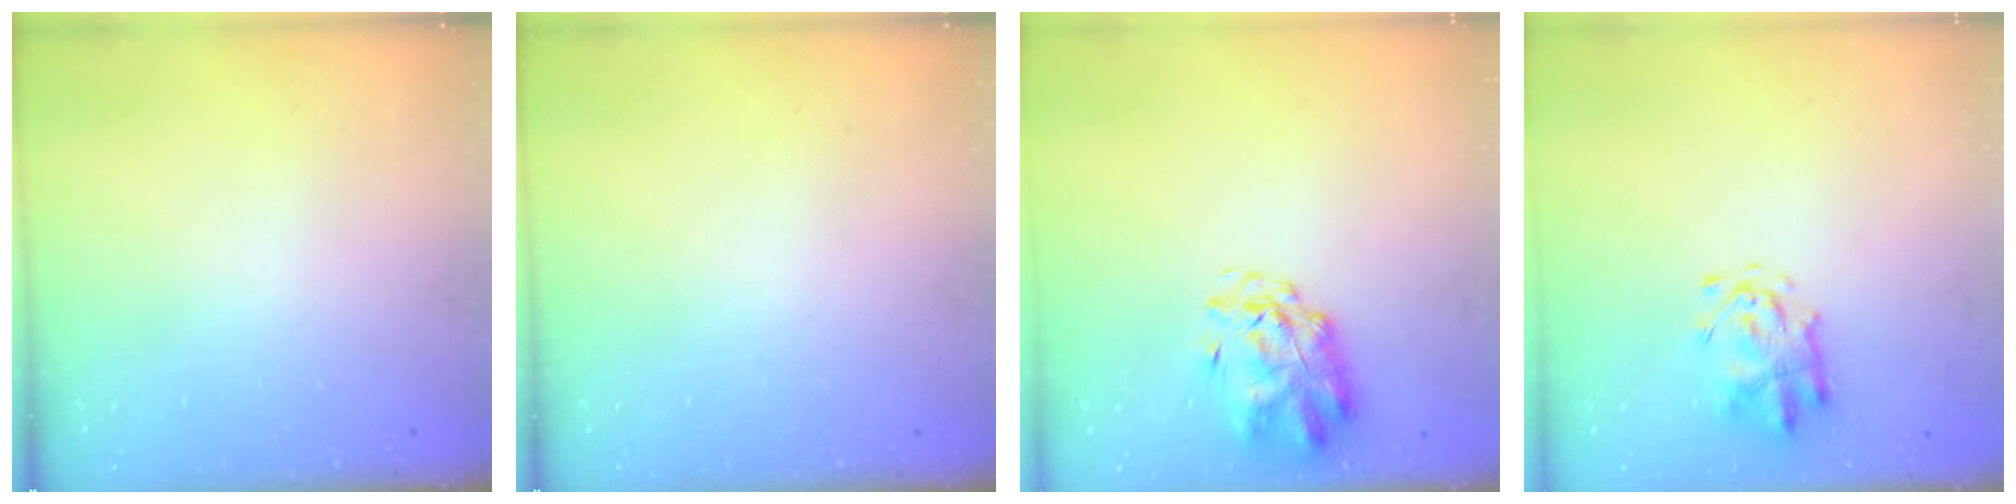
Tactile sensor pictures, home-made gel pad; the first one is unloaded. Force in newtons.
{"total": 0.0}
{"total": 2.9, "press": 2.8, "slide": 0.8}
{"total": 4.7, "press": 4.5, "slide": 1.1}